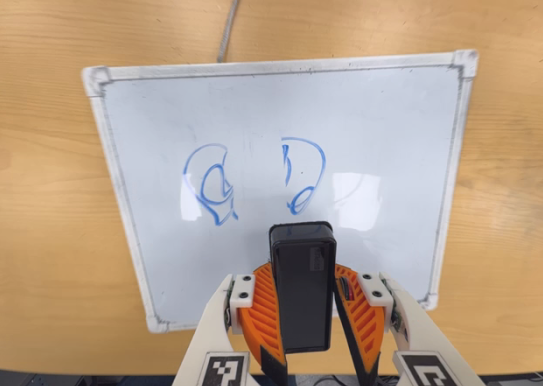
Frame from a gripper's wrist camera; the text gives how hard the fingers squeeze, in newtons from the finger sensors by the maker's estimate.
{"total": 8.3, "left": 9.3, "right": 7.4}